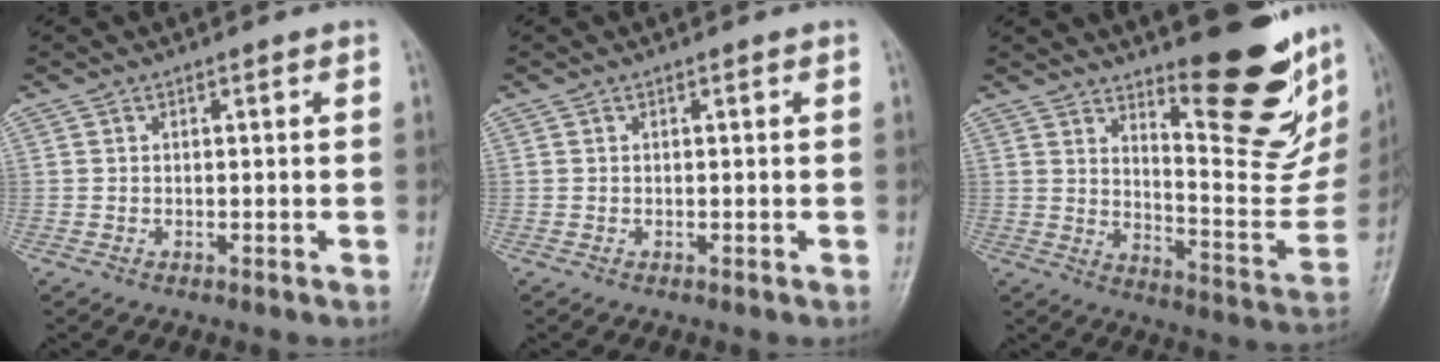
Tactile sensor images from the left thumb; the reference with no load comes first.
{"total": 0.0}
{"total": 21.8, "force": [14.2, 6.6, 15.2], "torque": [-0.161, -0.115, 0.208]}